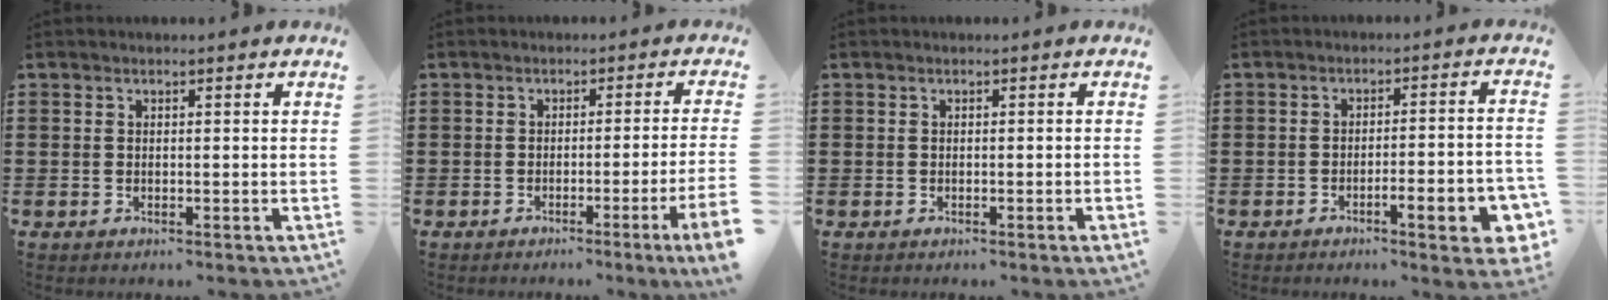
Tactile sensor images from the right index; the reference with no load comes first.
{"total": 2.5, "force": [-1.7, -0.9, 1.6], "torque": [-0.029, -0.007, -0.034]}
{"total": 0.6, "force": [-0.5, -0.1, 0.4], "torque": [-0.007, -0.003, -0.009]}
{"total": 6.4, "force": [-3.2, 0.9, 5.5], "torque": [-0.084, -0.005, -0.053]}